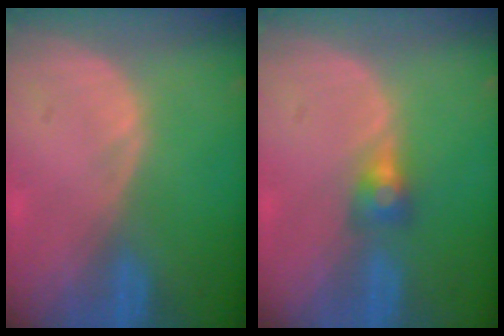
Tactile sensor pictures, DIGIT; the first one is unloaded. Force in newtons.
{"total": 2.9, "press": 2.5, "slide": 1.5}